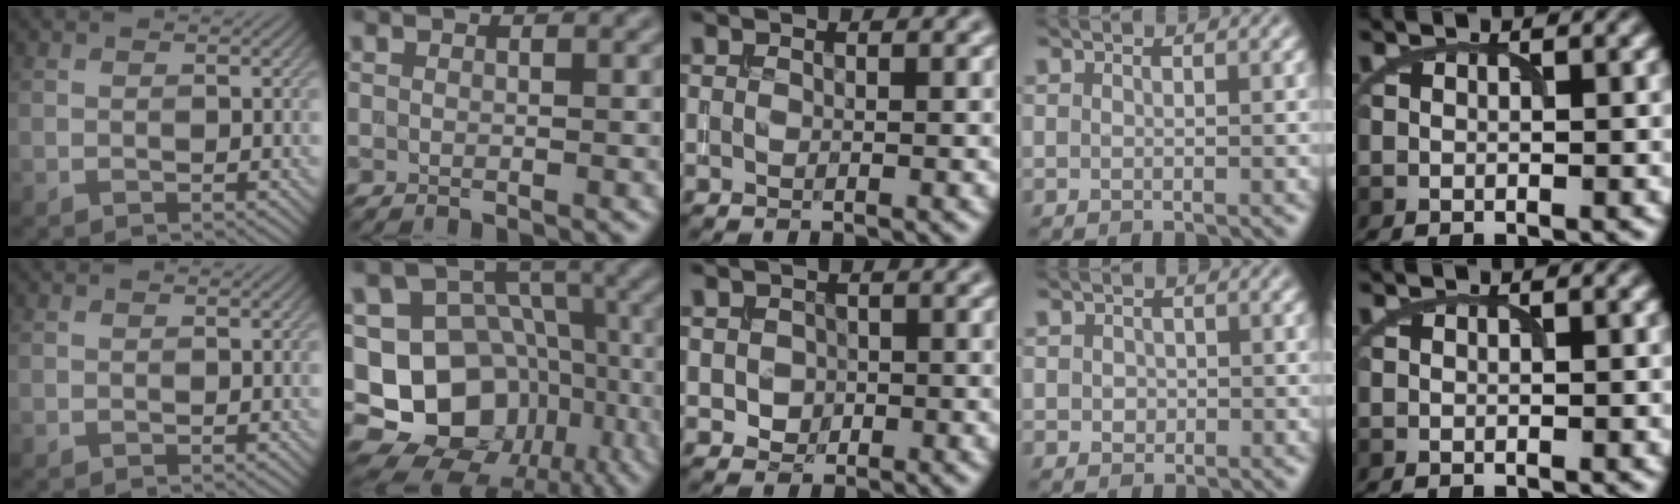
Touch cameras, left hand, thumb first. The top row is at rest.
{"index": {"total": 16.6, "force": [-6.6, 13.8, 6.3], "torque": [-0.118, -0.004, -0.103]}, "middle": {"total": 1.2, "force": [-0.1, 1.2, 0.4], "torque": [-0.005, -0.003, 0.000]}, "ring": {"total": 1.0, "force": [0.0, 0.9, 0.4], "torque": [-0.005, -0.003, -0.001]}}